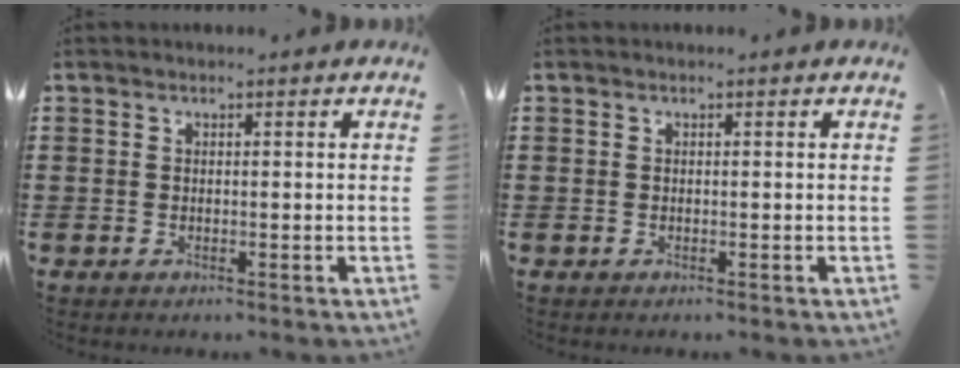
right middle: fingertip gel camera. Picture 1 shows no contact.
{"total": 0.0}